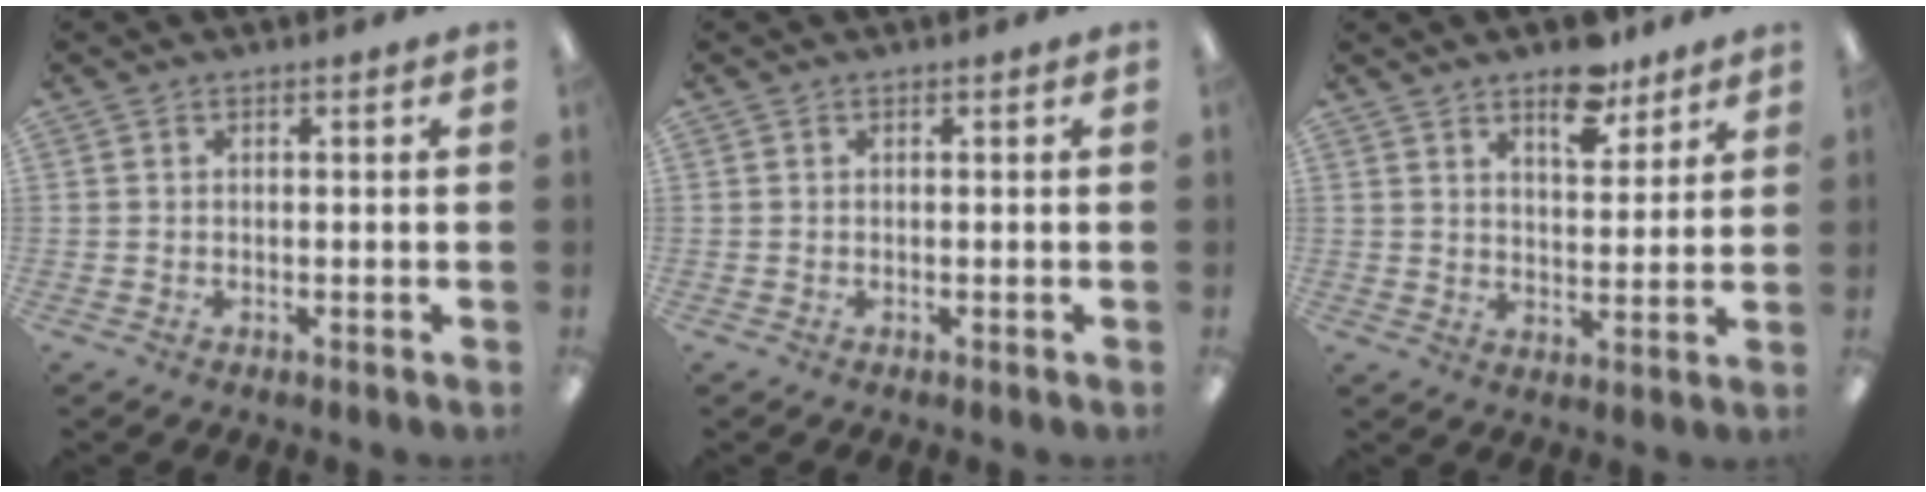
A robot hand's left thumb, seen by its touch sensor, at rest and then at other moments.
{"total": 0.0}
{"total": 9.3, "force": [6.8, 4.2, 4.7], "torque": [-0.046, -0.042, 0.113]}